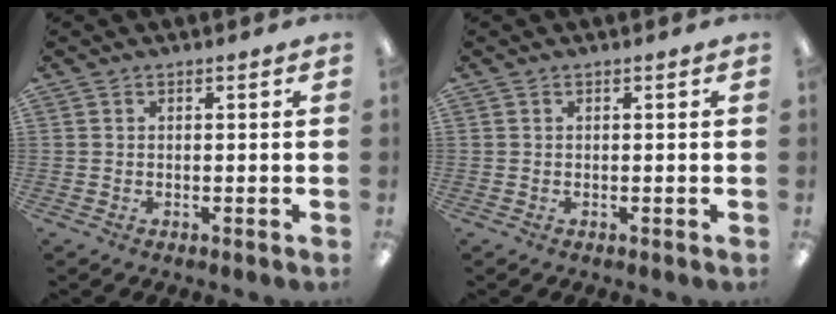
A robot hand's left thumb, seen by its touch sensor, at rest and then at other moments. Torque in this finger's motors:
{"motor_torque": [0.00, 0.00, 0.00, 0.00, 0.00]}